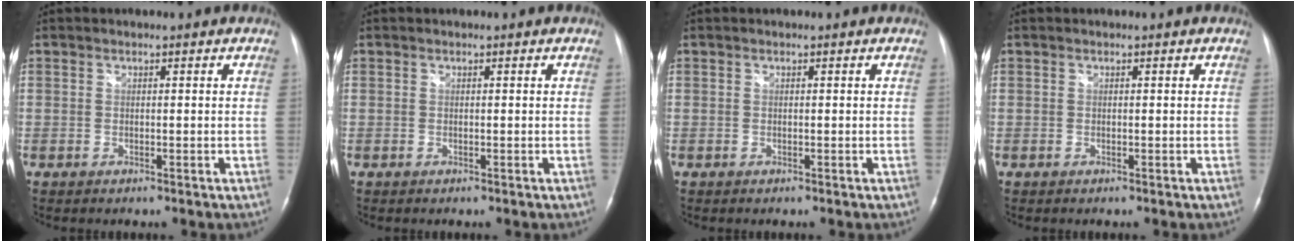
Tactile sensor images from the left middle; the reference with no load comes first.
{"total": 0.0}
{"total": 0.0}
{"total": 0.0}